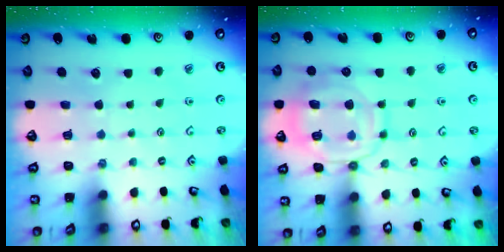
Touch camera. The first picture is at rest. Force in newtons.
{"total": 12.9, "press": 12.8, "slide": 1.3}